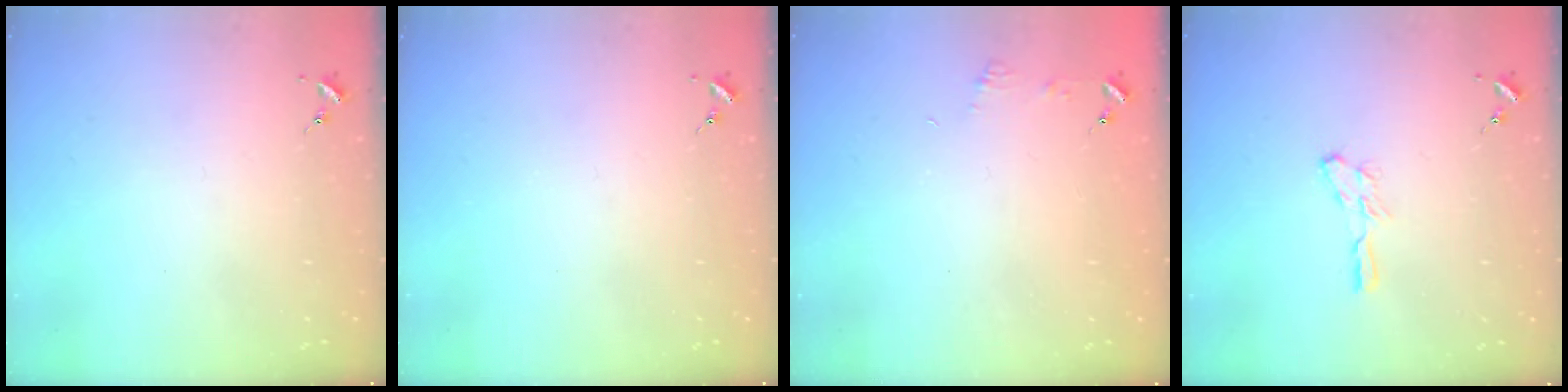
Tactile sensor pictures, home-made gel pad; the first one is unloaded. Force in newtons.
{"total": 0.0}
{"total": 4.5, "press": 4.4, "slide": 0.5}
{"total": 4.8, "press": 4.7, "slide": 0.3}